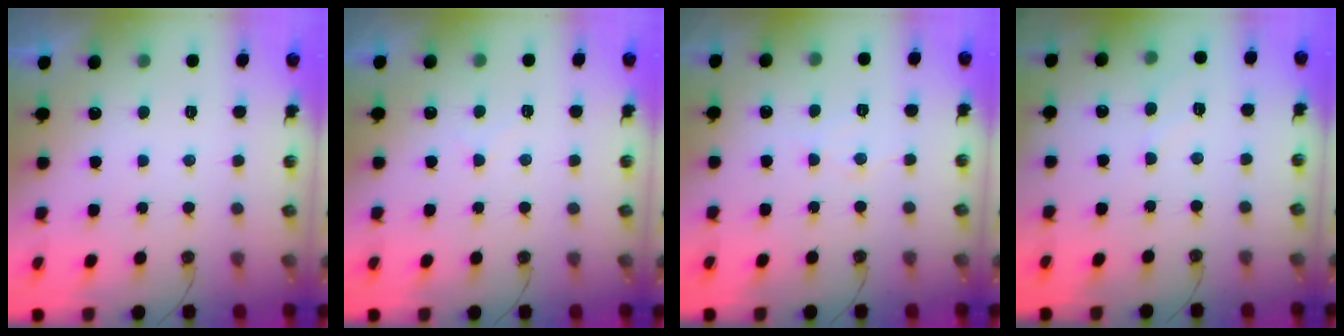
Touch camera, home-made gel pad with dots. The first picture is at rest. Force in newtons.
{"total": 5.9, "press": 5.9, "slide": 0.7}
{"total": 4.8, "press": 4.7, "slide": 0.9}
{"total": 4.7, "press": 4.7, "slide": 0.7}